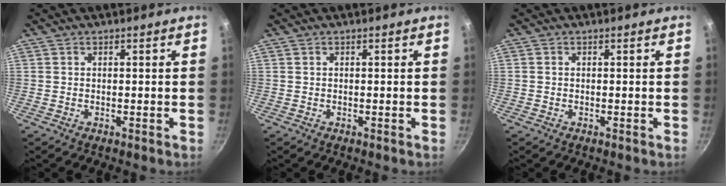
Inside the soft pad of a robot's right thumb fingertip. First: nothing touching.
{"total": 0.0}
{"total": 0.0}